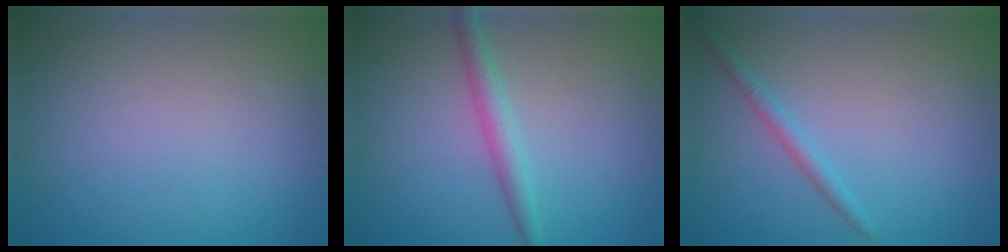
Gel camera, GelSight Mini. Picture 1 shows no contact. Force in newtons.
{"total": 2.2, "press": 2.2, "slide": 0.0}
{"total": 1.3, "press": 1.3, "slide": 0.0}